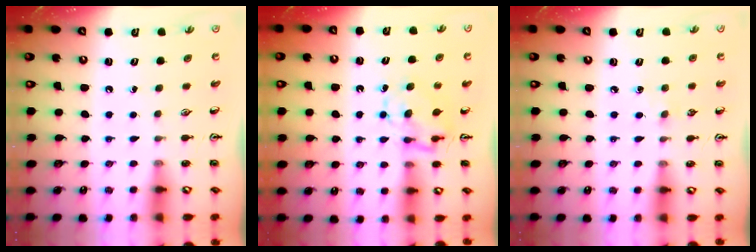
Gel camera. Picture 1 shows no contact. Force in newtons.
{"total": 6.9, "press": 6.8, "slide": 0.8}
{"total": 2.8, "press": 2.8, "slide": 0.4}